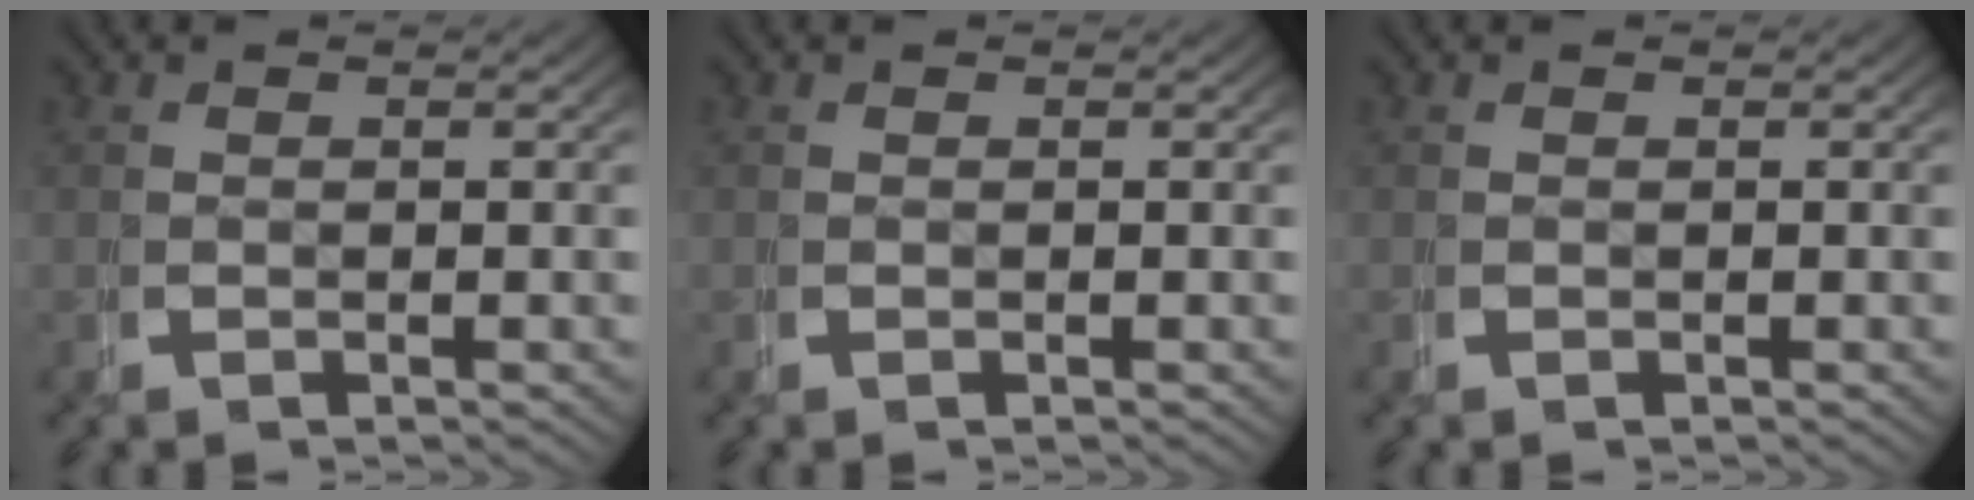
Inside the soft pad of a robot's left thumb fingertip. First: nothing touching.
{"total": 0.0}
{"total": 0.0}